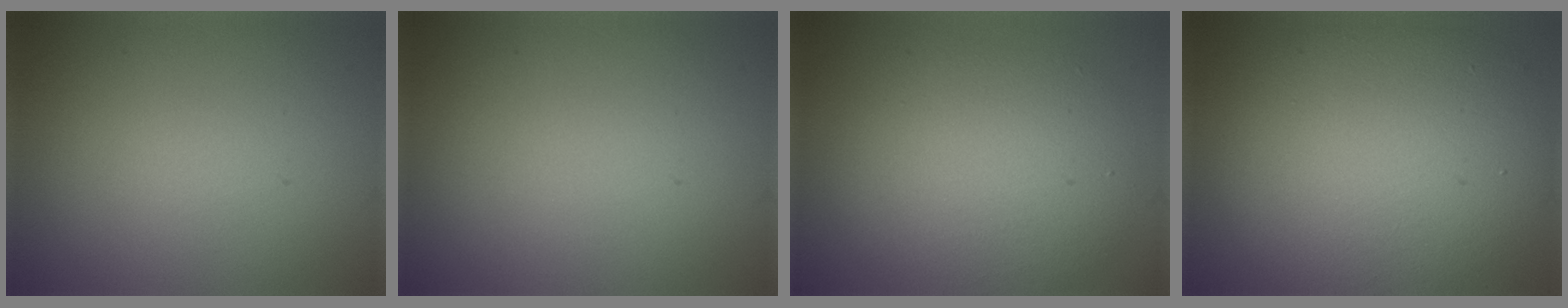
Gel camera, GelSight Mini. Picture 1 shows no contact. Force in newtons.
{"total": 0.0}
{"total": 5.9, "press": 5.9, "slide": 0.4}
{"total": 11.9, "press": 11.9, "slide": 1.0}